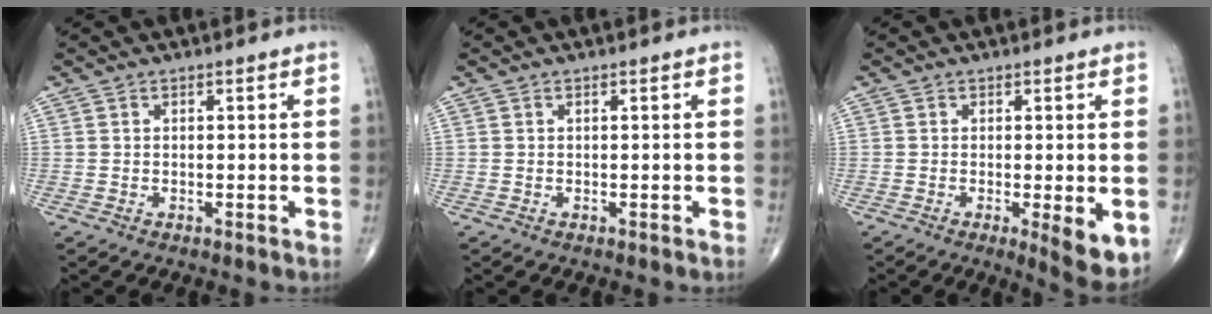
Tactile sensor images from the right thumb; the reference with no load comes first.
{"total": 0.0}
{"total": 6.3, "force": [-1.3, 1.6, 5.9], "torque": [-0.082, -0.018, -0.019]}